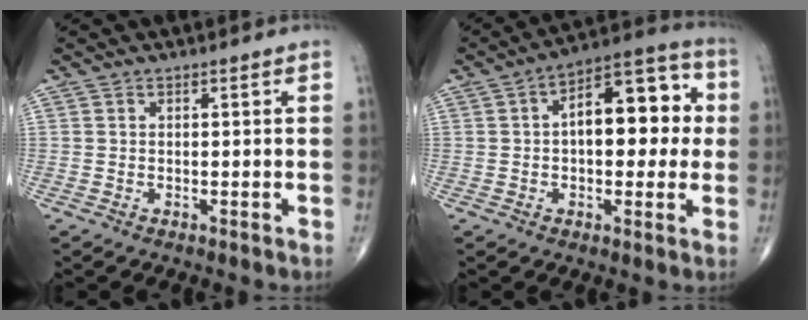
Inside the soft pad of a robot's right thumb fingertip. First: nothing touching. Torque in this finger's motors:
{"motor_torque": [0.91, 2.88, 1.54, 0.26, 0.06]}